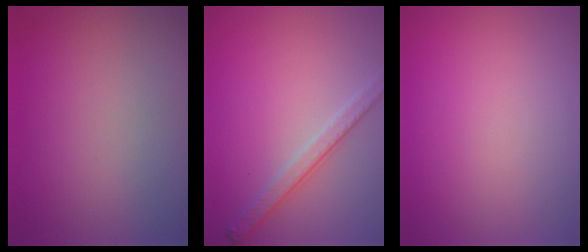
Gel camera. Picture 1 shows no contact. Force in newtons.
{"total": 2.8, "press": 2.6, "slide": 1.1}
{"total": 0.0}